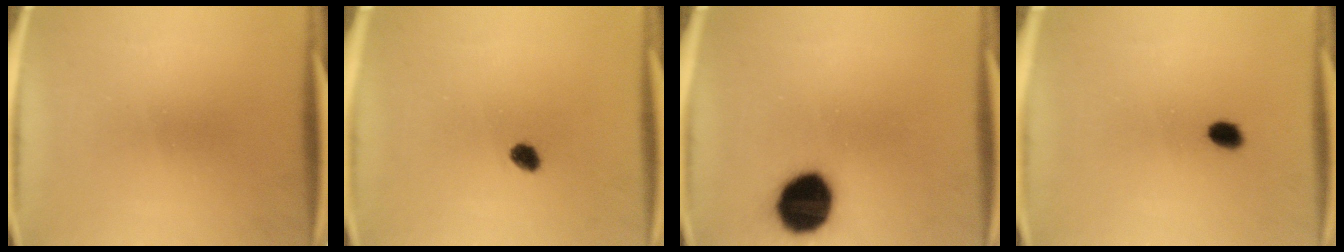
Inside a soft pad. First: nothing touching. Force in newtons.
{"total": 2.2}
{"total": 15.0}
{"total": 2.6}